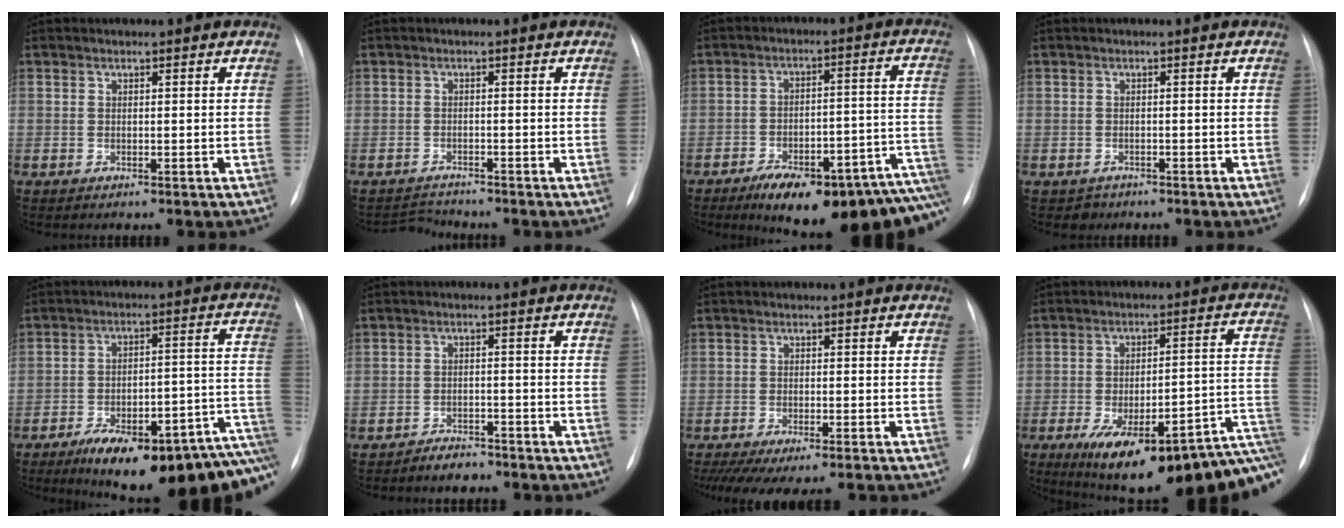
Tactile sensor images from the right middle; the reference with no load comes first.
{"total": 2.2, "force": [-2.0, 0.2, -1.0], "torque": [0.016, -0.012, -0.032]}
{"total": 21.2, "force": [-13.1, 6.4, 15.3], "torque": [-0.134, 0.044, -0.173]}
{"total": 1.6, "force": [-1.0, 1.2, -0.2], "torque": [-0.001, 0.005, -0.015]}
{"total": 23.0, "force": [-13.0, 6.9, 17.6], "torque": [-0.174, 0.041, -0.176]}
{"total": 3.1, "force": [-2.8, 1.3, 0.5], "torque": [-0.015, 0.003, -0.041]}
{"total": 11.2, "force": [-9.0, 2.9, 6.1], "torque": [-0.095, -0.007, -0.123]}
{"total": 24.0, "force": [-12.8, 6.1, 19.3], "torque": [-0.205, 0.020, -0.173]}